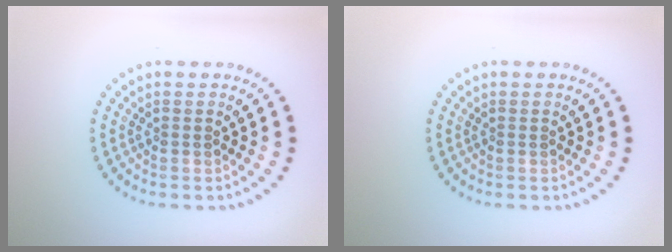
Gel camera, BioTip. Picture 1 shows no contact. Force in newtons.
{"total": 0.0}